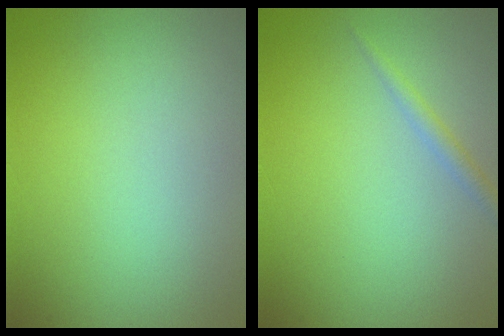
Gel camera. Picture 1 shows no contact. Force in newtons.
{"total": 1.2, "press": 1.2, "slide": 0.1}